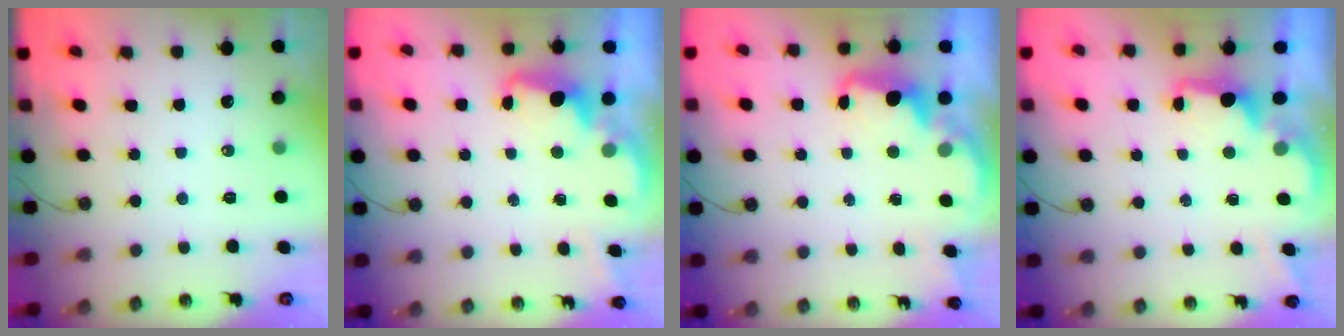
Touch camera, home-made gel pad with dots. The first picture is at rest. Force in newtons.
{"total": 2.5, "press": 2.4, "slide": 0.5}
{"total": 2.1, "press": 2.0, "slide": 0.6}
{"total": 1.8, "press": 1.6, "slide": 0.7}